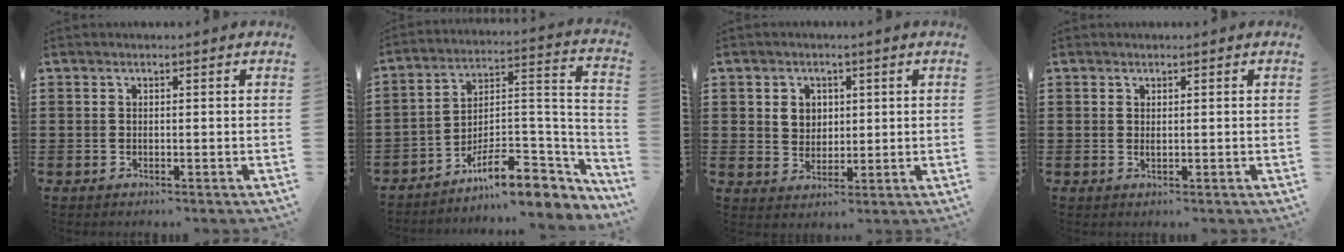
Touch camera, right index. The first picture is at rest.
{"total": 10.4, "force": [-7.7, 3.6, 5.9], "torque": [-0.079, 0.013, -0.143]}
{"total": 3.2, "force": [1.0, 2.8, 1.2], "torque": [-0.035, 0.011, 0.017]}
{"total": 0.5, "force": [0.2, 0.1, 0.5], "torque": [-0.010, -0.002, 0.005]}